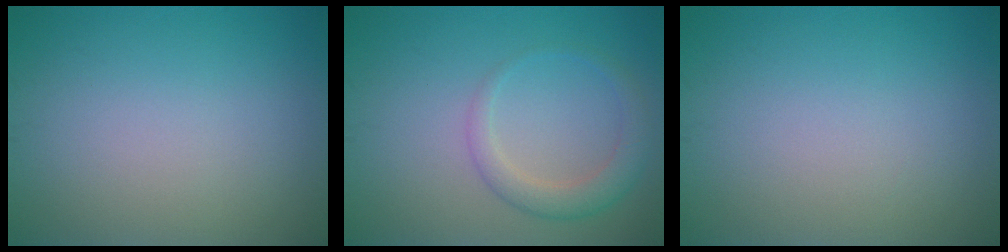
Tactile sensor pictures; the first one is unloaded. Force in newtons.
{"total": 2.8, "press": 2.8, "slide": 0.2}
{"total": 0.0}